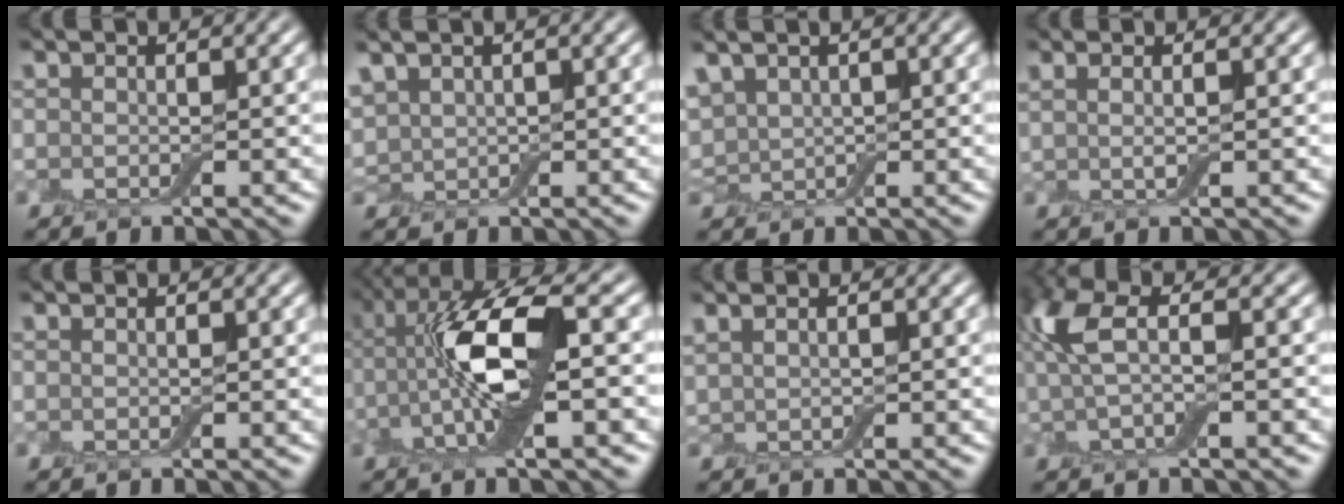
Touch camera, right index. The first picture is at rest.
{"total": 1.9, "force": [0.9, 1.4, 0.9], "torque": [-0.024, 0.008, 0.024]}
{"total": 2.1, "force": [0.8, 1.5, 1.2], "torque": [-0.029, 0.006, 0.017]}
{"total": 1.9, "force": [0.6, 0.9, 1.6], "torque": [-0.016, -0.005, -0.008]}
{"total": 0.0}
{"total": 8.2, "force": [-0.6, 2.6, 7.7], "torque": [-0.154, 0.017, -0.016]}
{"total": 1.1, "force": [0.9, 0.5, 0.5], "torque": [-0.003, -0.002, 0.012]}
{"total": 4.8, "force": [0.9, 1.9, 4.3], "torque": [-0.098, 0.011, 0.008]}